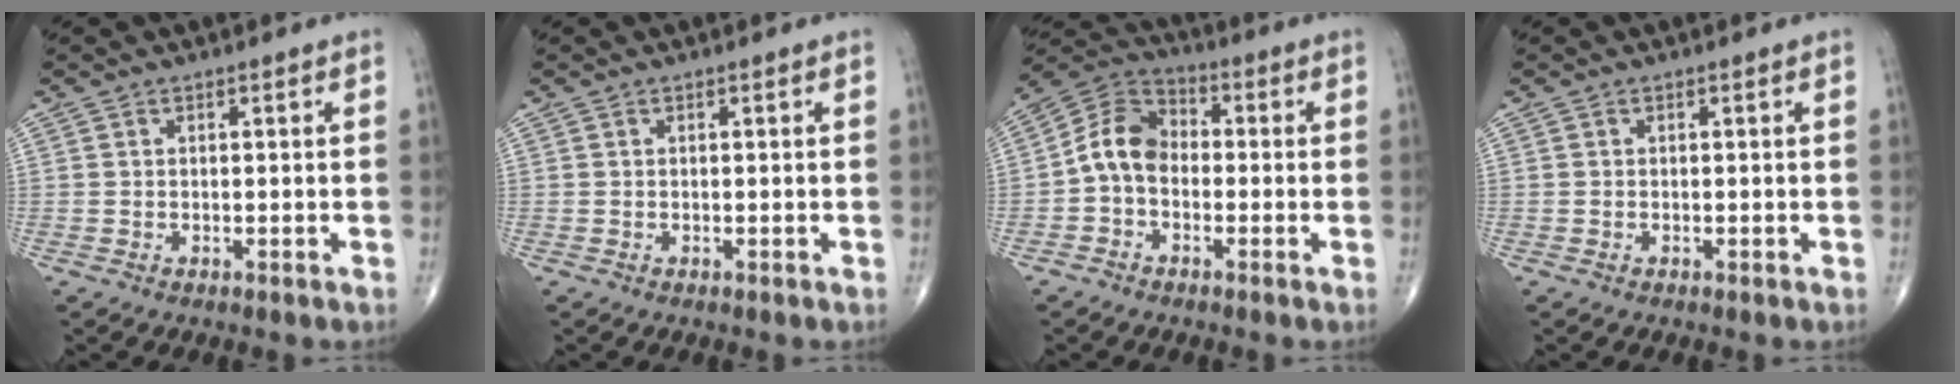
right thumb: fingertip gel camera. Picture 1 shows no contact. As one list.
[{"total": 0.0}, {"total": 8.6, "force": [-1.4, 6.3, 5.6], "torque": [-0.089, 0.033, -0.044]}, {"total": 0.0}]